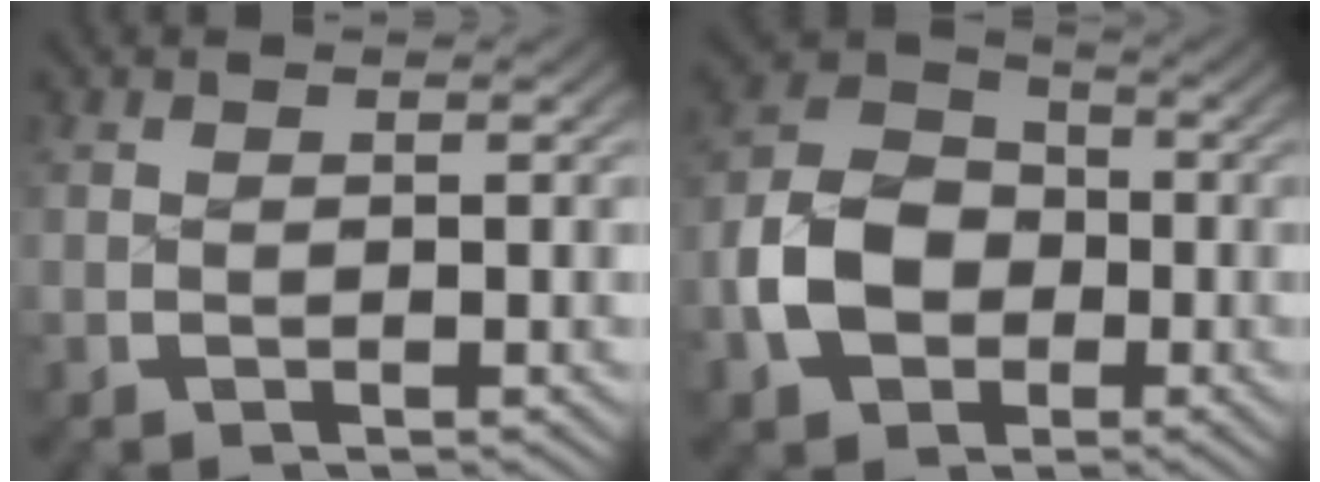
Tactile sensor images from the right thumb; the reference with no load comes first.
{"total": 9.9, "force": [-2.3, 7.8, 5.6], "torque": [-0.120, -0.010, -0.041]}